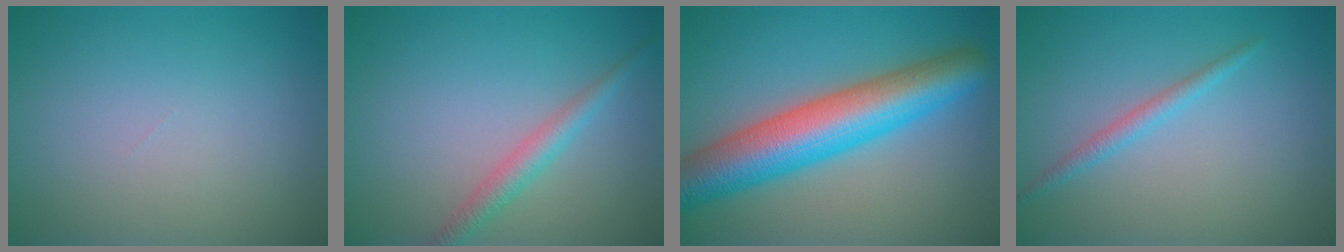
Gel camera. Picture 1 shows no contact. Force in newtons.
{"total": 2.2, "press": 2.2, "slide": 0.1}
{"total": 9.6, "press": 9.5, "slide": 0.4}
{"total": 1.4, "press": 1.4, "slide": 0.1}